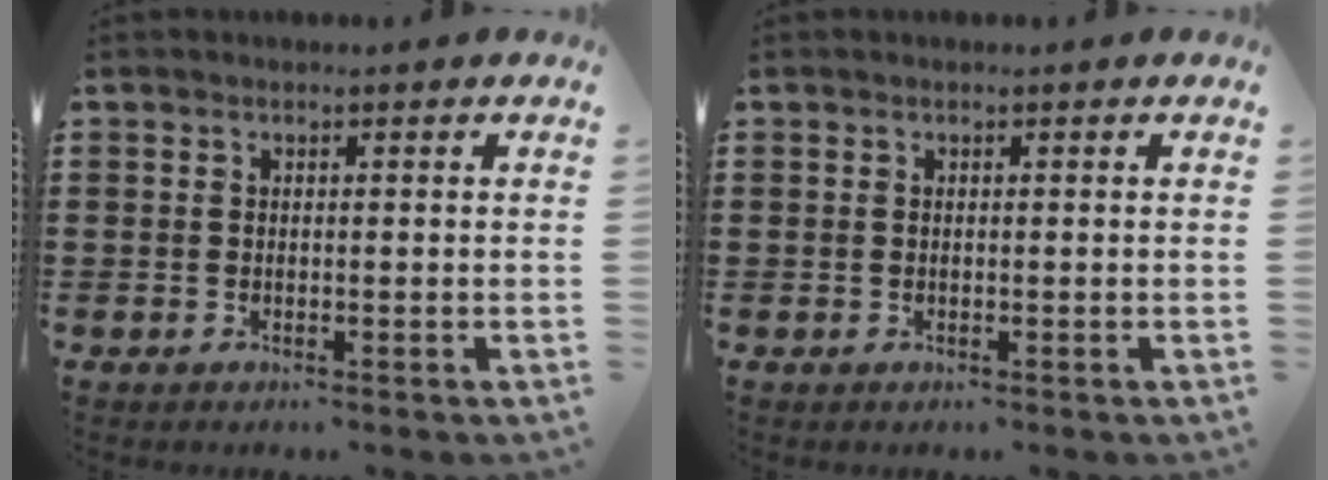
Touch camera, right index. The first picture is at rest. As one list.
[{"total": 0.0}]